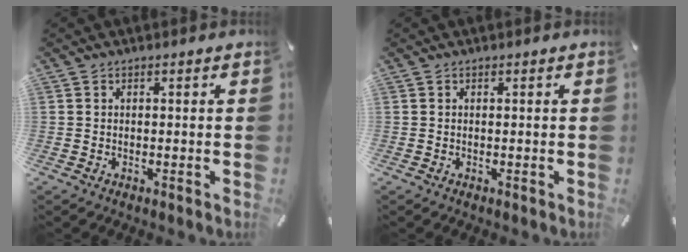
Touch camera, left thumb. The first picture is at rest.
{"total": 0.0}